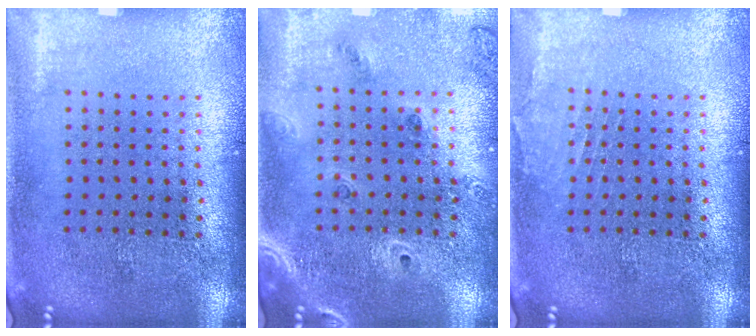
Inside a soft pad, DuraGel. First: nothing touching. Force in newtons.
{"total": 1.5, "press": 1.4, "slide": 0.6}
{"total": 0.7, "press": 0.7, "slide": 0.1}